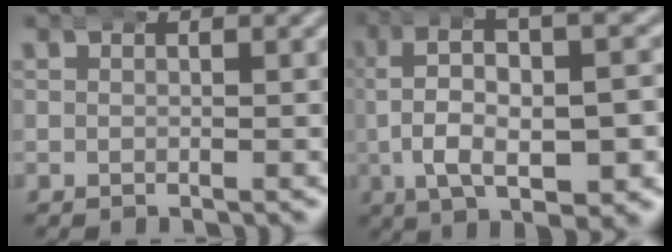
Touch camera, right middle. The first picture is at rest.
{"total": 7.8, "force": [1.1, 3.3, 7.0], "torque": [-0.115, 0.002, 0.018]}